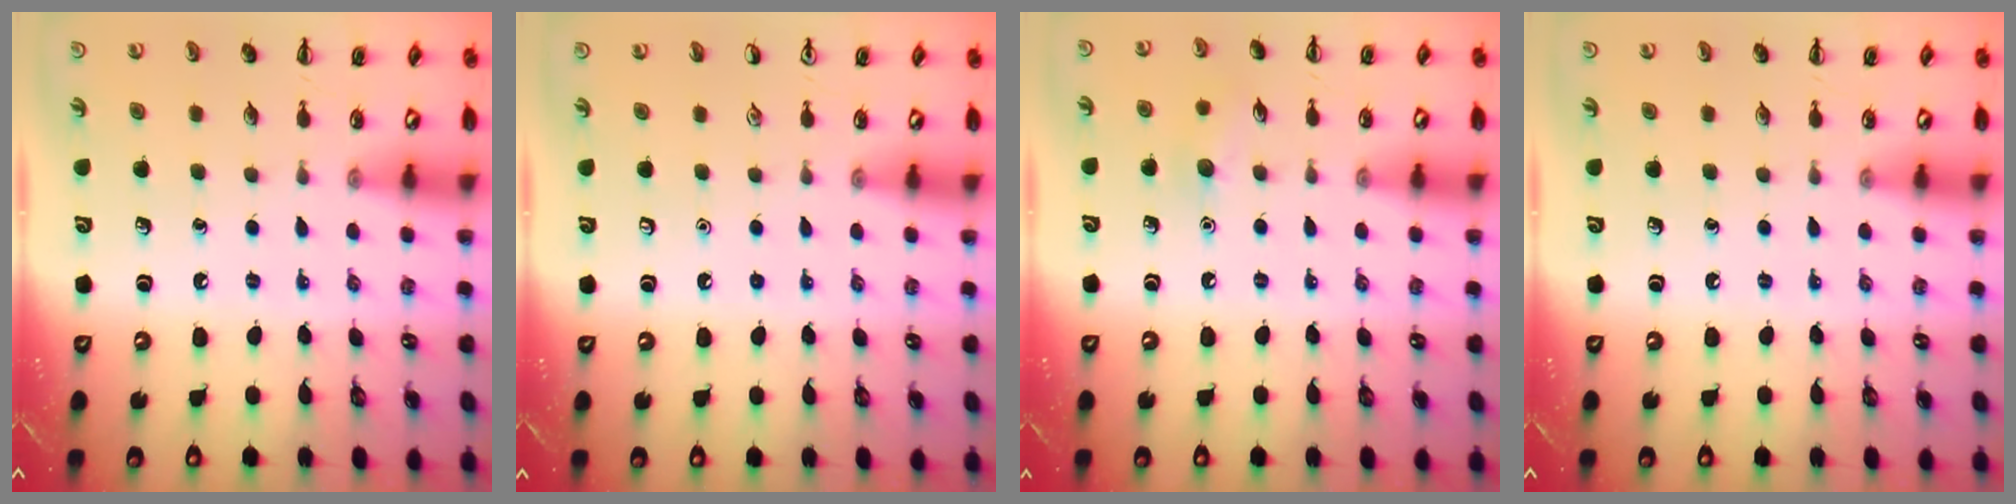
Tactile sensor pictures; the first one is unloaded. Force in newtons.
{"total": 0.0}
{"total": 6.6, "press": 6.4, "slide": 1.6}
{"total": 0.0}